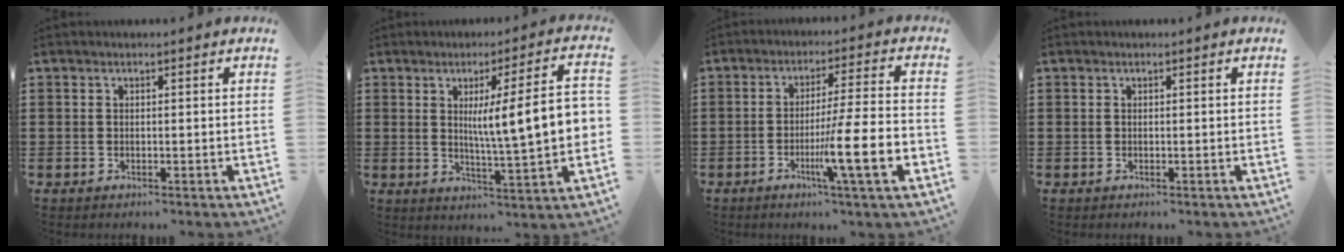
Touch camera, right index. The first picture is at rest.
{"total": 11.3, "force": [1.4, 1.3, 11.1], "torque": [-0.176, -0.008, 0.015]}
{"total": 10.9, "force": [-3.9, 0.3, 10.2], "torque": [-0.174, -0.013, -0.072]}
{"total": 0.0}